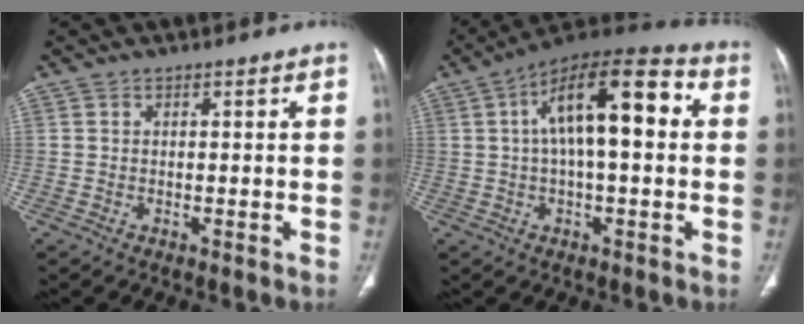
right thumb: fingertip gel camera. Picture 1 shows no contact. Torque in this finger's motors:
{"motor_torque": [0.79, 4.22, 1.83, -0.29, 0.20]}